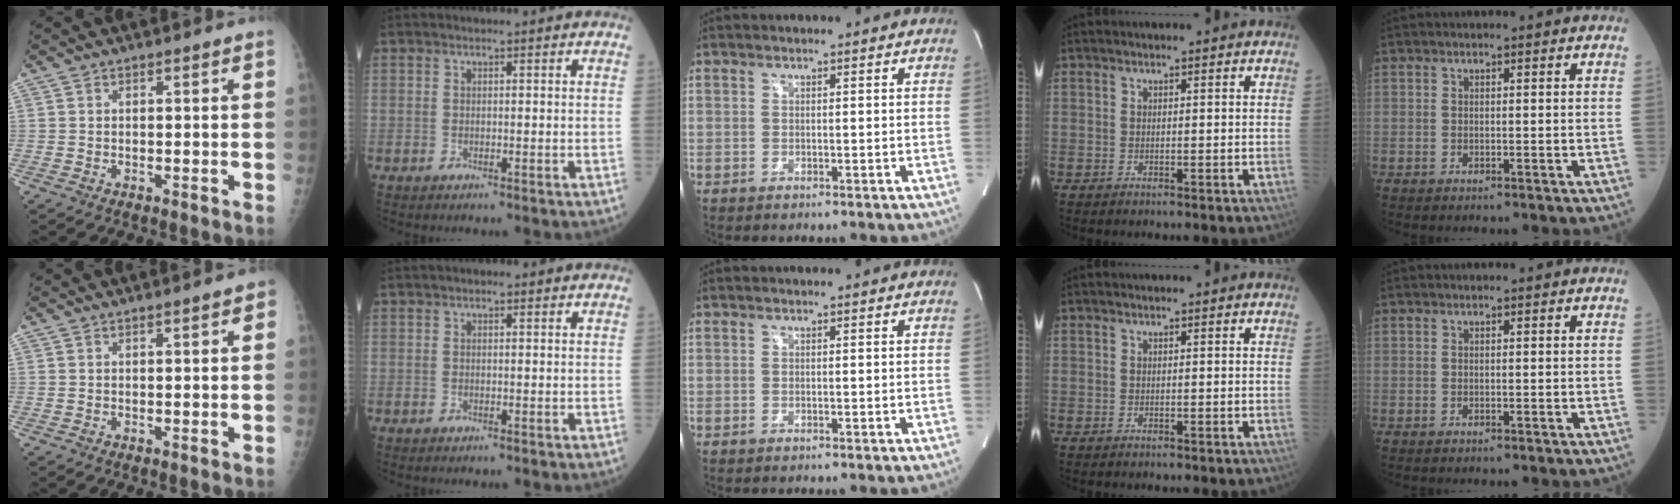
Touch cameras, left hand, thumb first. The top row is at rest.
{"thumb": {"total": 1.2, "force": [0.3, 0.5, 1.1], "torque": [-0.007, 0.004, 0.001]}, "index": {"total": 1.2, "force": [0.8, 0.5, 0.8], "torque": [-0.018, 0.008, 0.007]}}